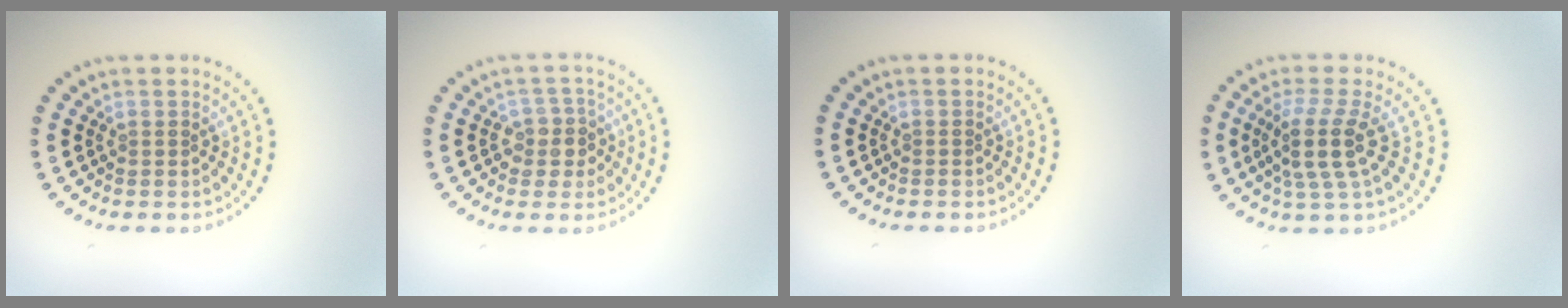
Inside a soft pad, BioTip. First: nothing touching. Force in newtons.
{"total": 2.5, "press": 2.2, "slide": 1.0}
{"total": 0.0}
{"total": 3.8, "press": 2.9, "slide": 2.4}